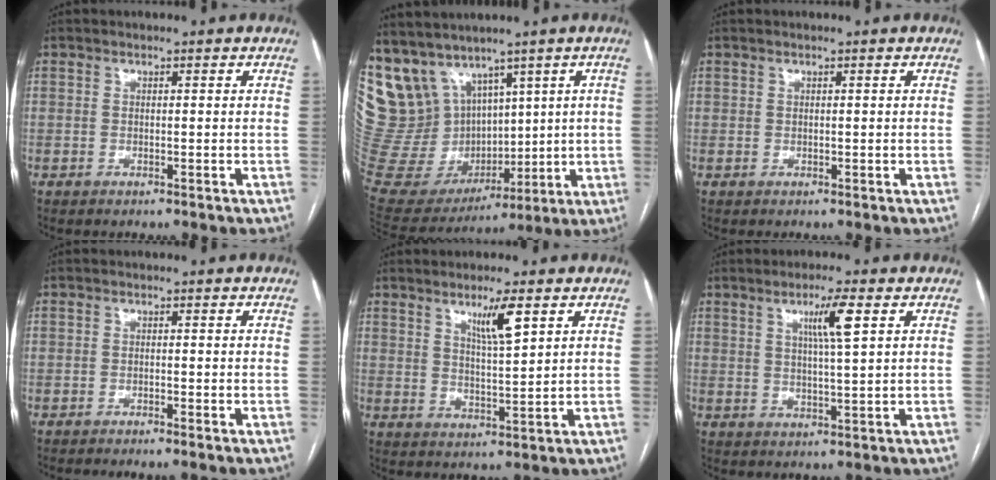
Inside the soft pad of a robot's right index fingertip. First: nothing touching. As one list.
[{"total": 21.5, "force": [10.6, 15.8, 10.0], "torque": [-0.237, 0.065, 0.237]}, {"total": 0.0}, {"total": 1.7, "force": [-1.2, 0.0, 1.2], "torque": [-0.021, -0.001, -0.020]}, {"total": 5.8, "force": [3.2, 0.4, 4.8], "torque": [-0.084, -0.009, 0.057]}, {"total": 5.7, "force": [2.5, 0.0, 5.2], "torque": [-0.090, -0.002, 0.040]}]